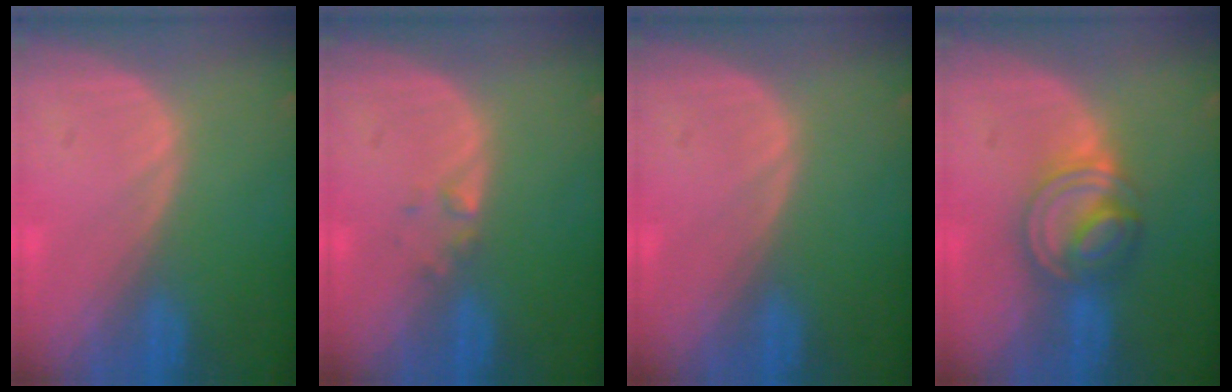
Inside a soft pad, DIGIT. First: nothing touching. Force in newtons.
{"total": 1.2, "press": 1.2, "slide": 0.1}
{"total": 0.0}
{"total": 6.8, "press": 6.2, "slide": 2.6}